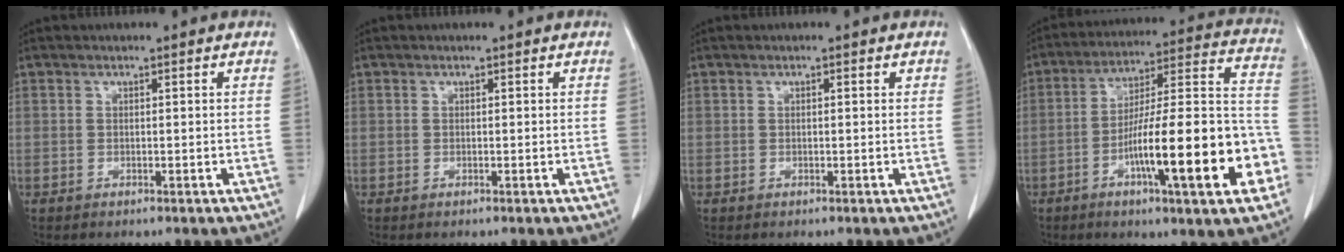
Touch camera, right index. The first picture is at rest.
{"total": 0.0}
{"total": 0.6, "force": [0.2, 0.2, 0.5], "torque": [-0.010, 0.002, 0.002]}
{"total": 21.9, "force": [-7.6, 2.5, 20.4], "torque": [-0.270, 0.012, -0.115]}